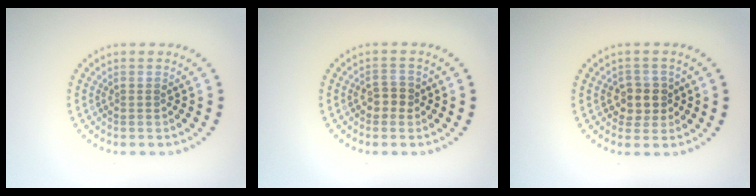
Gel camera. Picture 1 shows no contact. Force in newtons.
{"total": 1.8, "press": 1.7, "slide": 0.6}
{"total": 2.6, "press": 2.4, "slide": 0.9}